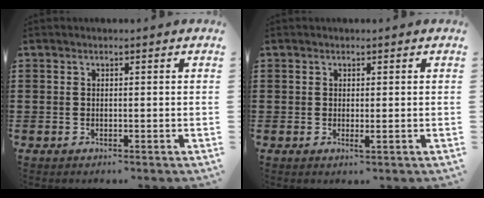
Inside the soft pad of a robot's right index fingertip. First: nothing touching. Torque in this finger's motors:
{"motor_torque": [0.39, 0.36, 0.06, 0.00]}